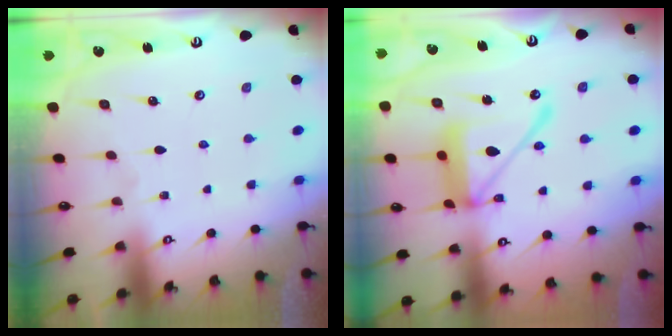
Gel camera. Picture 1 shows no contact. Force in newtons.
{"total": 15.2, "press": 15.1, "slide": 1.5}